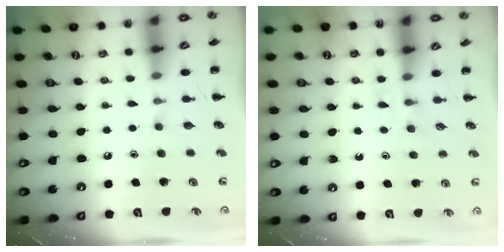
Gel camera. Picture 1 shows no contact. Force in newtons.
{"total": 2.4, "press": 2.0, "slide": 1.2}